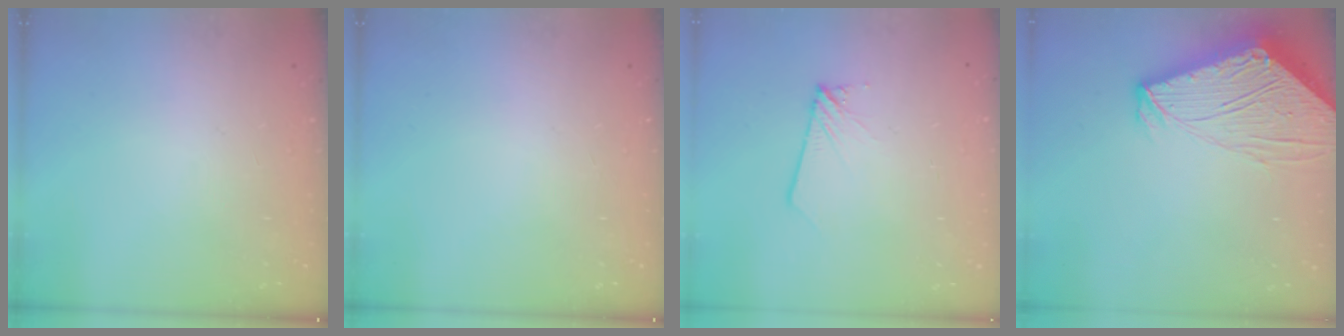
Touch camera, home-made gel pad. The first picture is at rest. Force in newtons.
{"total": 0.0}
{"total": 1.7, "press": 1.7, "slide": 0.1}
{"total": 13.1, "press": 13.0, "slide": 1.8}